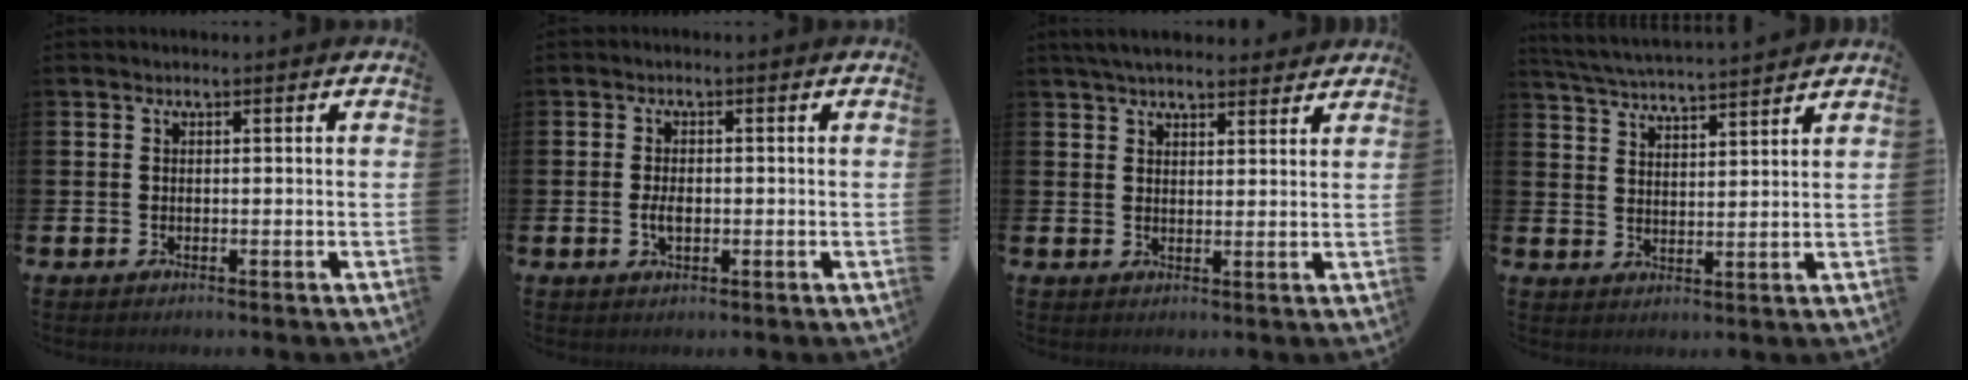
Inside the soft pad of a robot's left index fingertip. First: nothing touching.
{"total": 2.3, "force": [-0.4, 1.2, 1.9], "torque": [-0.032, 0.001, -0.008]}
{"total": 4.4, "force": [4.1, 1.0, 1.1], "torque": [-0.027, -0.012, 0.076]}
{"total": 5.0, "force": [5.0, -0.2, 0.7], "torque": [-0.035, -0.033, 0.088]}